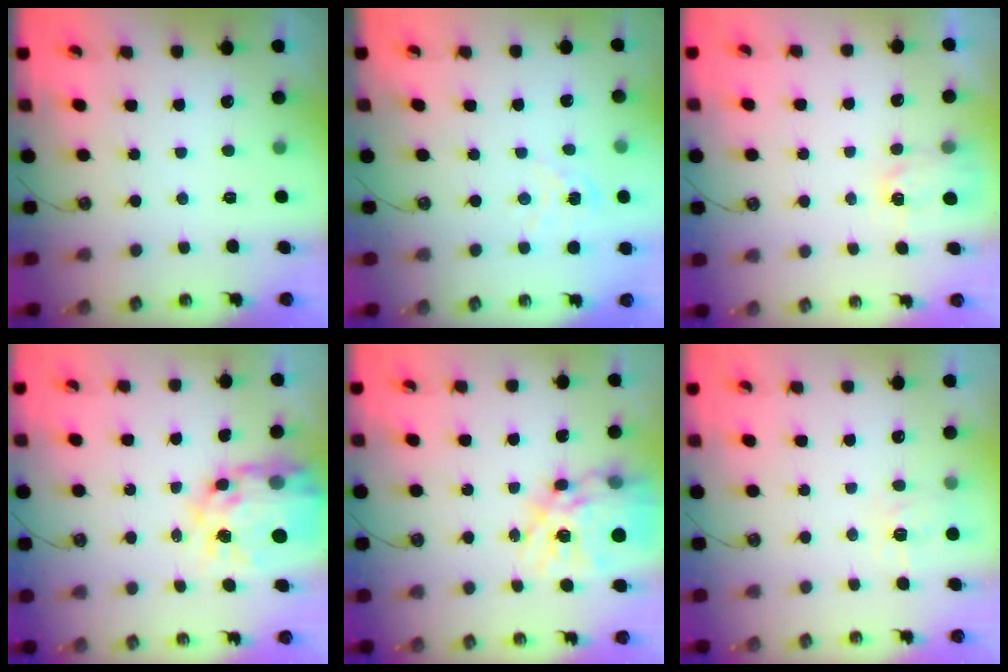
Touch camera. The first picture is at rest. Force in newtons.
{"total": 1.3, "press": 1.3, "slide": 0.2}
{"total": 2.5, "press": 2.4, "slide": 0.4}
{"total": 17.0, "press": 17.0, "slide": 1.6}
{"total": 22.2, "press": 22.0, "slide": 2.1}
{"total": 5.5, "press": 5.5, "slide": 0.7}